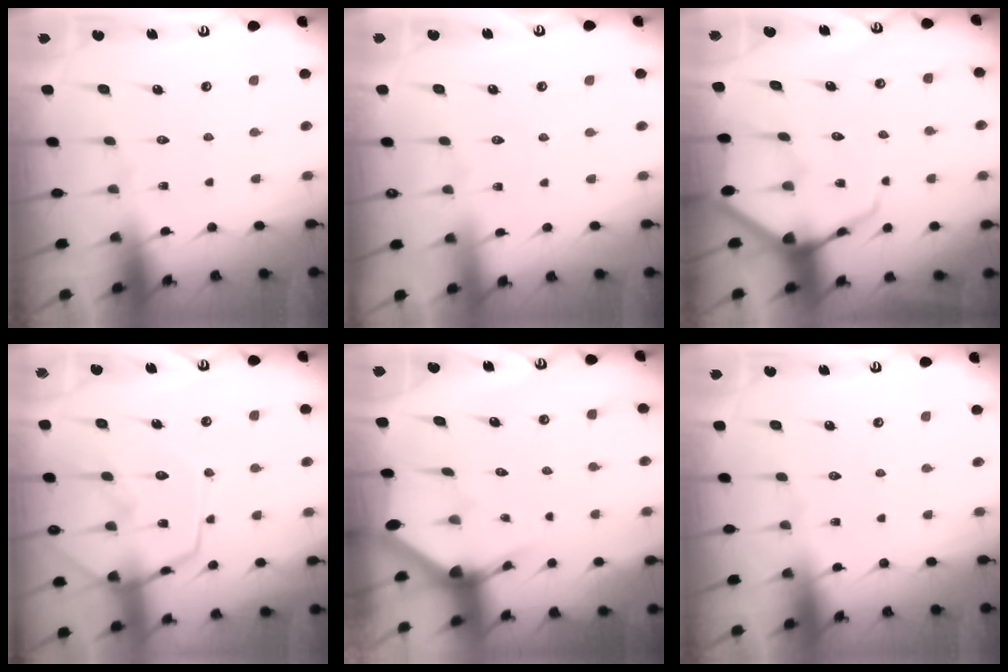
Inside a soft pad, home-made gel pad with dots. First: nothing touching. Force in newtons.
{"total": 1.1, "press": 1.1, "slide": 0.2}
{"total": 6.9, "press": 6.8, "slide": 0.8}
{"total": 13.2, "press": 13.1, "slide": 1.3}
{"total": 2.9, "press": 2.9, "slide": 0.2}
{"total": 0.0}